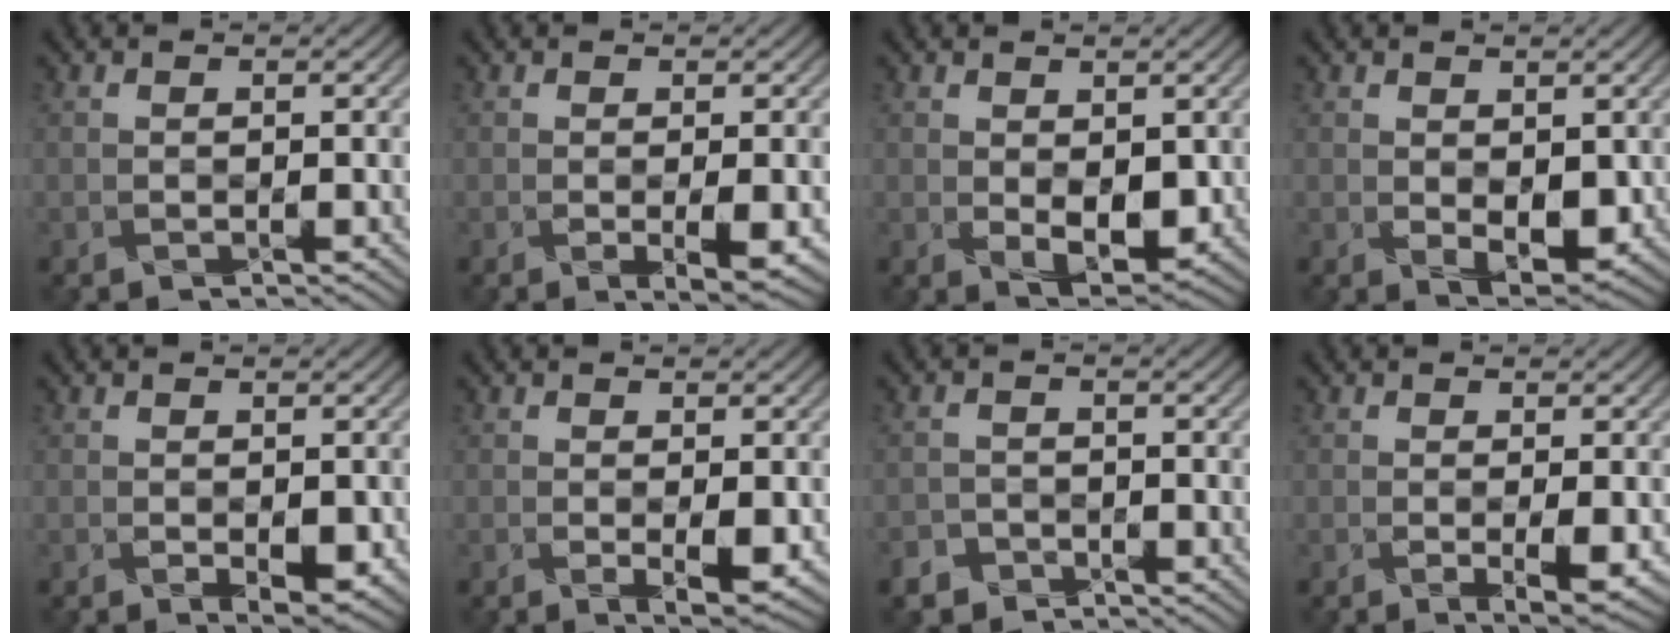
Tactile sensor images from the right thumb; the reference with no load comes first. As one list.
[{"total": 3.2, "force": [-0.6, 0.7, 3.0], "torque": [-0.054, -0.005, -0.001]}, {"total": 3.1, "force": [0.5, 1.8, 2.4], "torque": [-0.052, -0.015, 0.022]}, {"total": 2.6, "force": [0.4, 1.5, 2.0], "torque": [-0.042, -0.015, 0.021]}, {"total": 2.0, "force": [-0.5, 0.8, 1.8], "torque": [-0.034, -0.008, 0.005]}, {"total": 2.3, "force": [-0.2, 0.5, 2.3], "torque": [-0.045, -0.007, 0.006]}, {"total": 2.4, "force": [-2.1, 0.8, -0.8], "torque": [0.009, -0.009, -0.038]}, {"total": 2.8, "force": [-0.3, 0.6, 2.7], "torque": [-0.050, -0.005, 0.003]}]